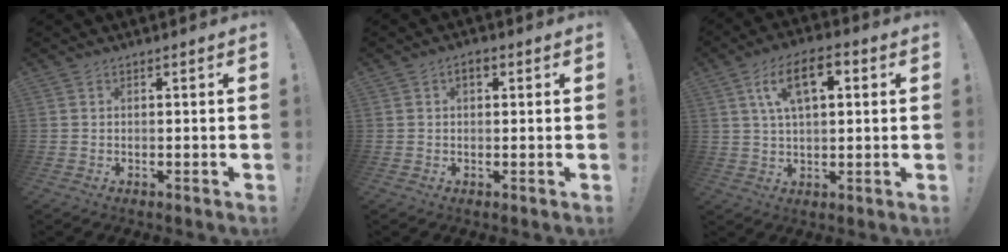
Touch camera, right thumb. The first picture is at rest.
{"total": 2.4, "force": [0.8, 1.3, 1.8], "torque": [-0.038, 0.008, 0.014]}
{"total": 11.4, "force": [3.8, 5.5, 9.2], "torque": [-0.154, 0.011, 0.066]}